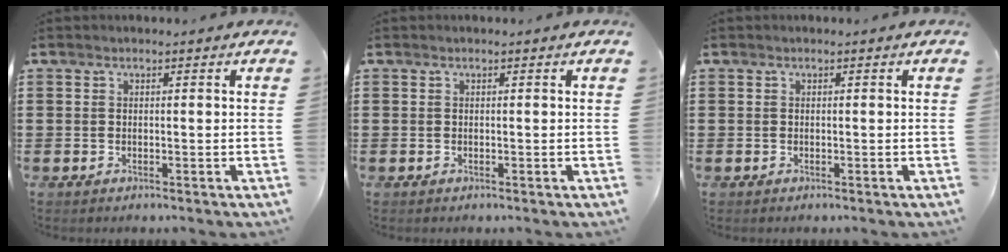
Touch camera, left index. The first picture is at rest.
{"total": 0.0}
{"total": 0.0}